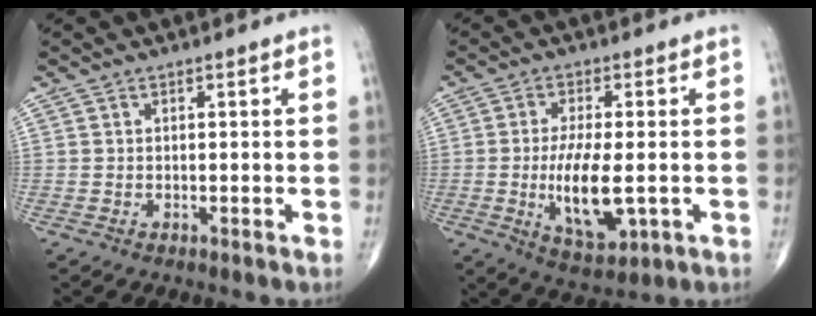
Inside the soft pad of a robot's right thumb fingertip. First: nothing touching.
{"total": 10.9, "force": [-1.6, 4.1, 9.9], "torque": [-0.179, -0.016, -0.019]}